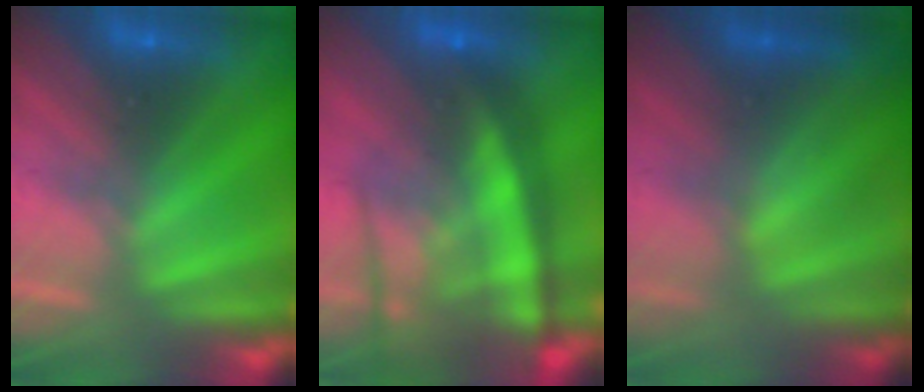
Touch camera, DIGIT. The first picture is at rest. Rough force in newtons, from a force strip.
{"total": 5.6}
{"total": 3.8}